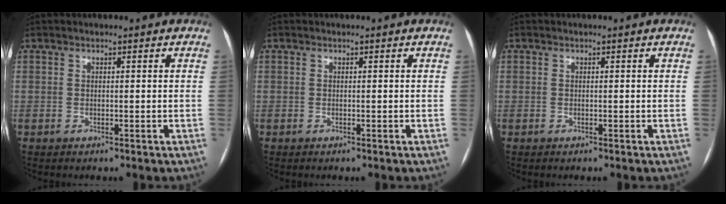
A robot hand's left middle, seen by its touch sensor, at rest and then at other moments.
{"total": 0.0}
{"total": 0.0}